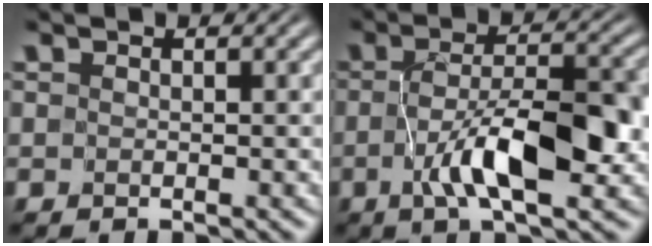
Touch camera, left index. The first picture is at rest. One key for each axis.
{"total": 8.1, "fx": -2.3, "fy": 2.6, "fz": 7.3, "tx": -0.125, "ty": -0.003, "tz": -0.036}